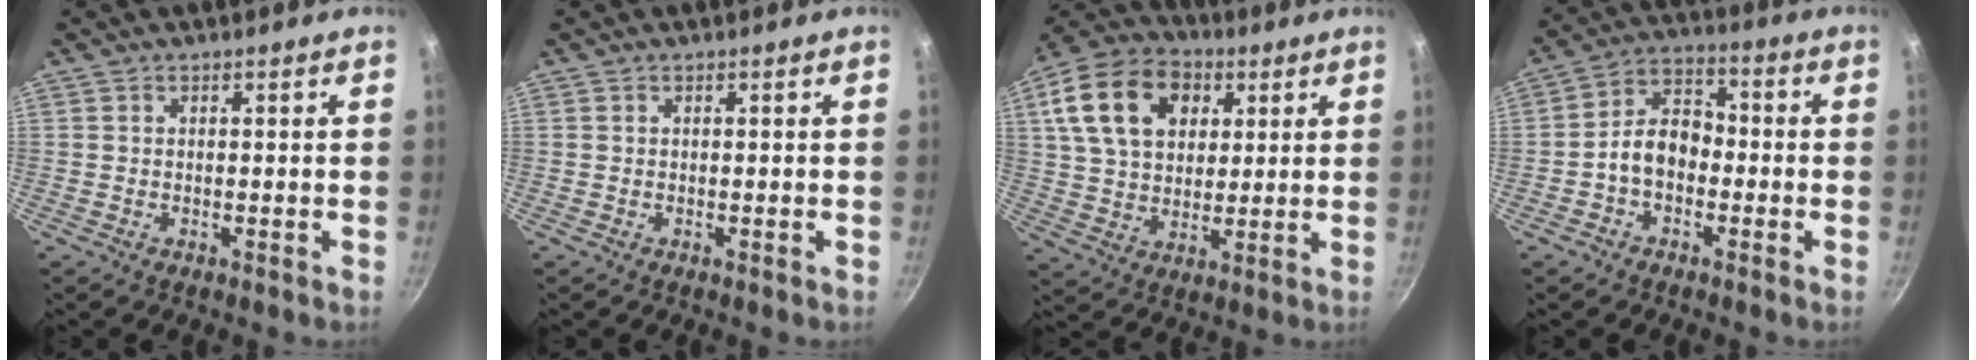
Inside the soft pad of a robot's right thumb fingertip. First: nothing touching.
{"total": 0.0}
{"total": 18.7, "force": [6.3, 13.2, 11.6], "torque": [-0.188, 0.007, 0.101]}
{"total": 8.3, "force": [-2.0, 5.8, 5.6], "torque": [-0.064, 0.038, -0.050]}